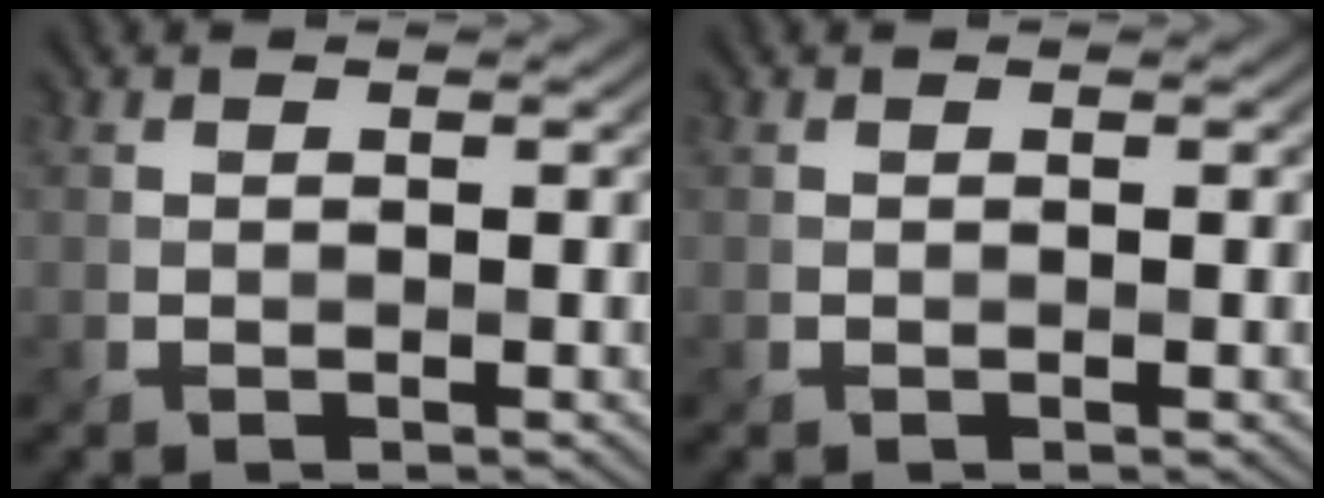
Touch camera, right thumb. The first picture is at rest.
{"total": 0.0}